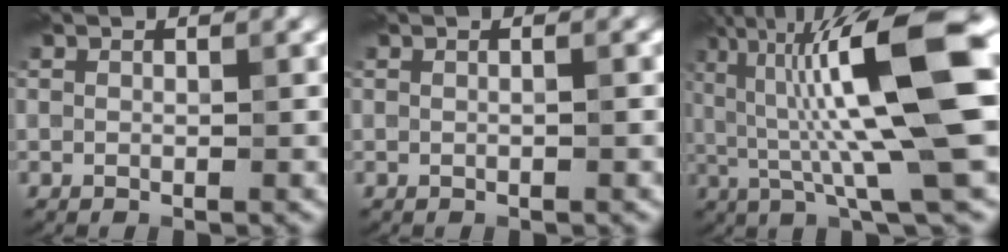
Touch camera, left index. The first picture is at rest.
{"total": 0.7, "force": [0.1, 0.1, 0.7], "torque": [-0.013, -0.001, -0.005]}
{"total": 14.1, "force": [2.2, 2.8, 13.6], "torque": [-0.218, 0.018, 0.034]}